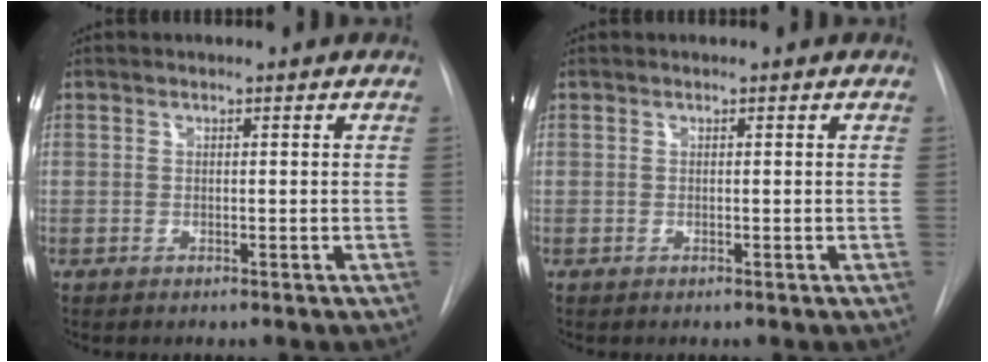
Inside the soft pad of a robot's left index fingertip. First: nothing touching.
{"total": 0.0}